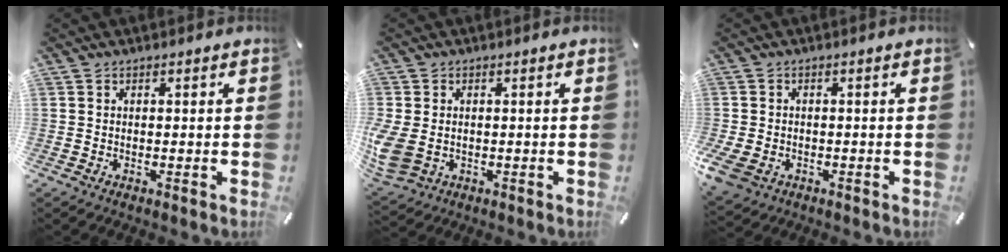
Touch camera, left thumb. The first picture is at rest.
{"total": 6.3, "force": [-0.5, 4.8, 4.0], "torque": [-0.111, -0.002, -0.009]}
{"total": 4.3, "force": [-1.8, 3.1, 2.4], "torque": [-0.066, 0.005, -0.039]}